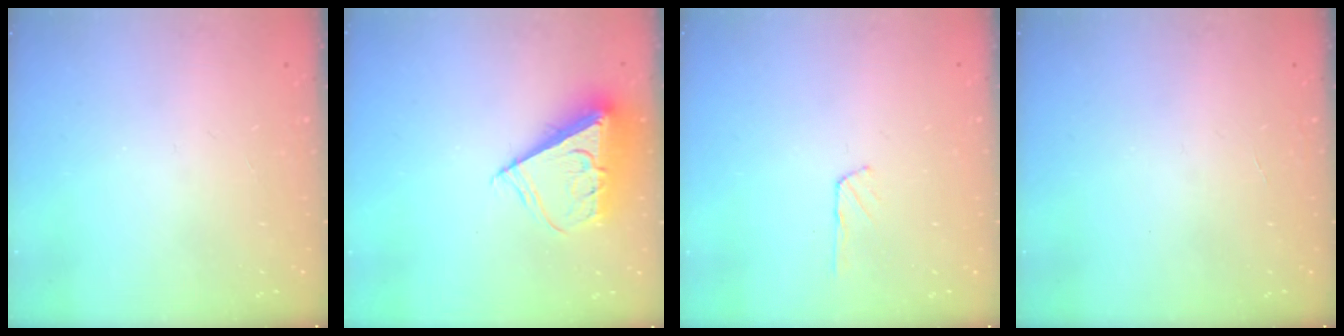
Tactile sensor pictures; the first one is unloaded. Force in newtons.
{"total": 9.9, "press": 9.9, "slide": 0.4}
{"total": 3.2, "press": 3.2, "slide": 0.2}
{"total": 0.0}